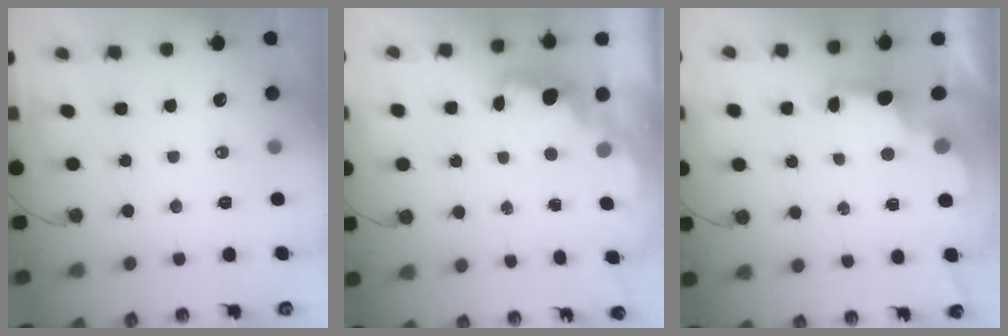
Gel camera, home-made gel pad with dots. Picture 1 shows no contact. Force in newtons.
{"total": 2.5, "press": 2.5, "slide": 0.5}
{"total": 2.9, "press": 2.7, "slide": 0.9}